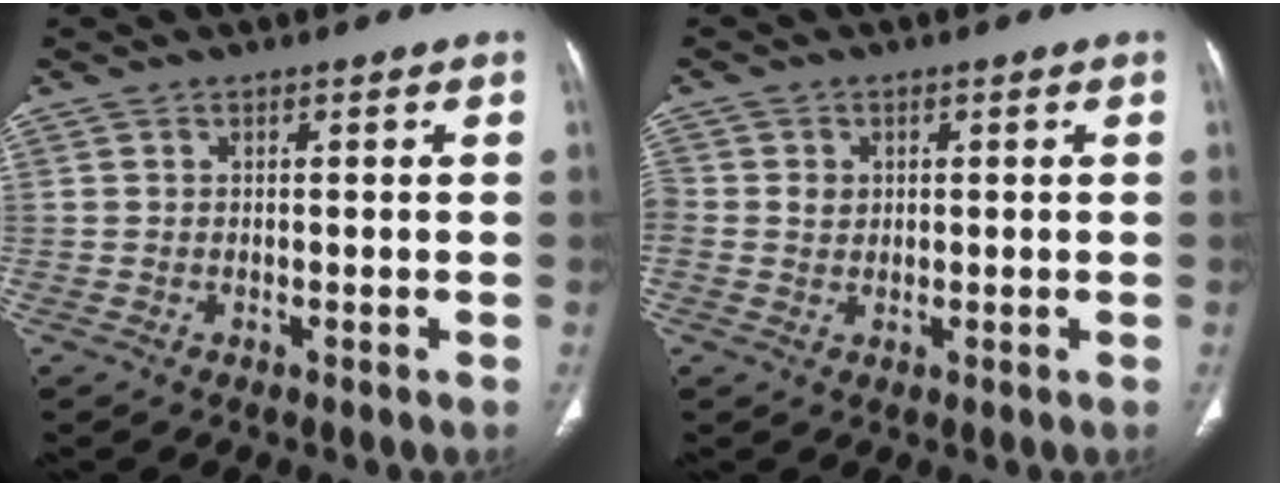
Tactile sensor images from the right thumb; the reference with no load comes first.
{"total": 2.5, "force": [0.4, 2.2, 1.1], "torque": [-0.010, 0.000, 0.009]}